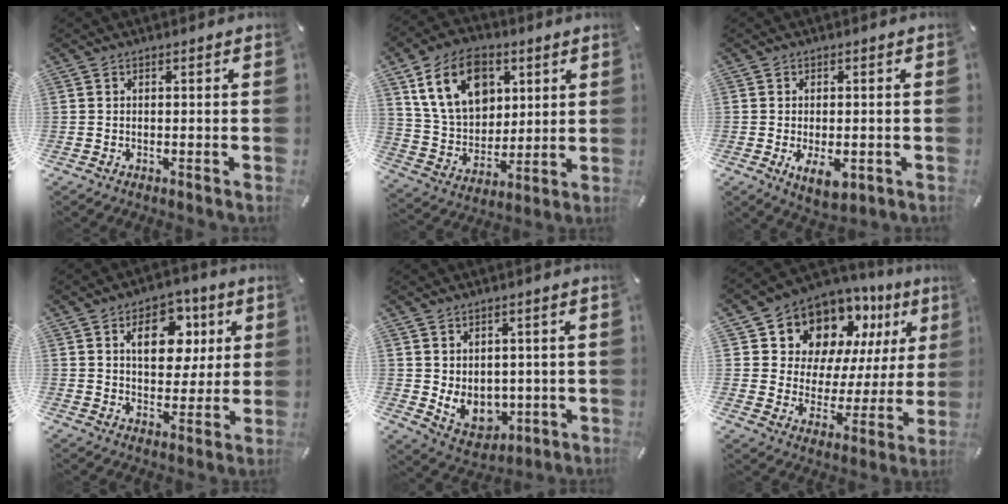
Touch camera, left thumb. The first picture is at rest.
{"total": 16.3, "force": [6.8, 11.9, 8.9], "torque": [-0.173, -0.012, 0.128]}
{"total": 5.5, "force": [-1.2, 3.0, 4.4], "torque": [-0.089, -0.007, -0.024]}
{"total": 12.2, "force": [4.5, 8.5, 7.5], "torque": [-0.099, -0.009, 0.076]}
{"total": 7.7, "force": [0.9, 6.8, 3.7], "torque": [-0.060, -0.017, 0.022]}
{"total": 11.8, "force": [9.1, 7.2, 2.0], "torque": [-0.040, -0.099, 0.166]}